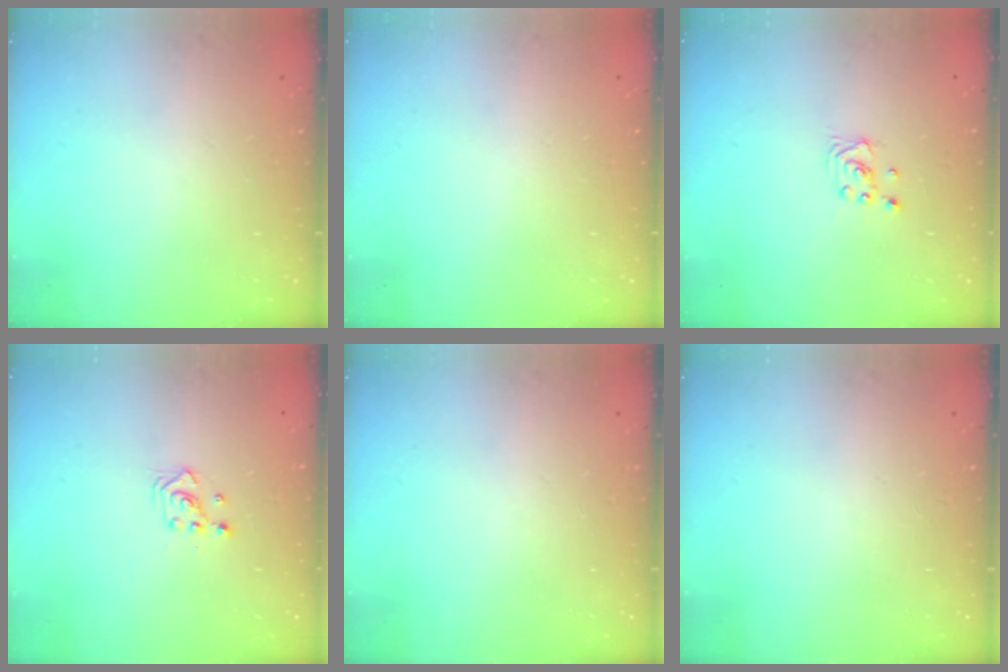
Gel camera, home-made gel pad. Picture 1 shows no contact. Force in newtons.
{"total": 0.0}
{"total": 2.2, "press": 2.2, "slide": 0.1}
{"total": 2.4, "press": 2.4, "slide": 0.3}
{"total": 0.0}
{"total": 0.0}